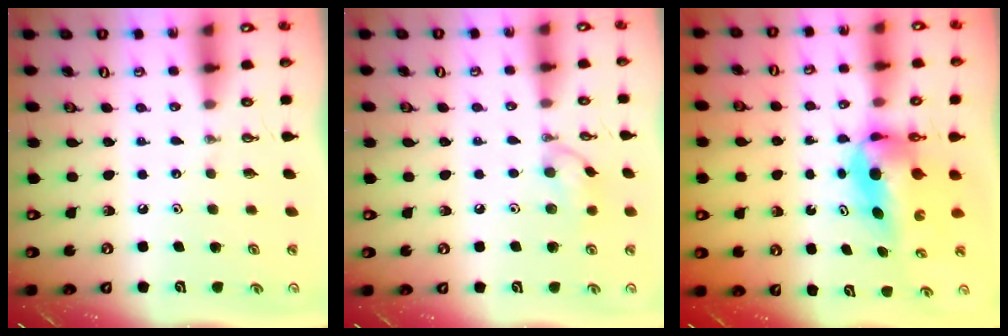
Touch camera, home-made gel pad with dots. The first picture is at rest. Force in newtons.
{"total": 8.5, "press": 8.4, "slide": 1.6}
{"total": 7.4, "press": 6.9, "slide": 2.5}